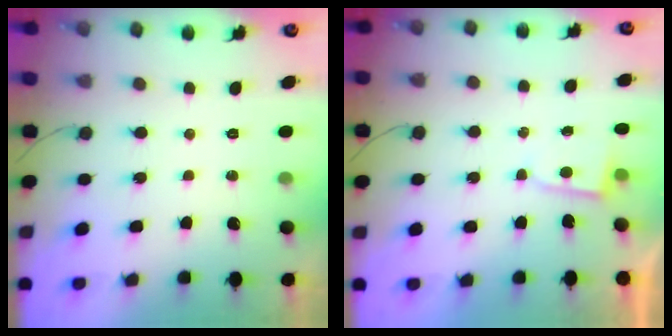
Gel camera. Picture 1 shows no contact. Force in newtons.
{"total": 2.1, "press": 2.1, "slide": 0.3}